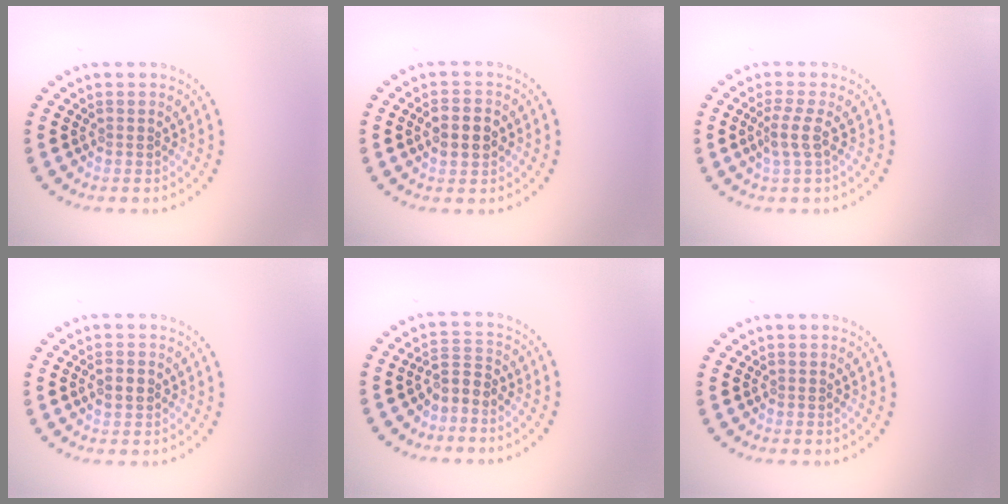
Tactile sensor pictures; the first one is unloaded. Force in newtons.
{"total": 3.1, "press": 3.1, "slide": 0.1}
{"total": 2.1, "press": 1.4, "slide": 1.5}
{"total": 1.3, "press": 1.3, "slide": 0.0}
{"total": 2.0, "press": 1.5, "slide": 1.3}
{"total": 0.0}